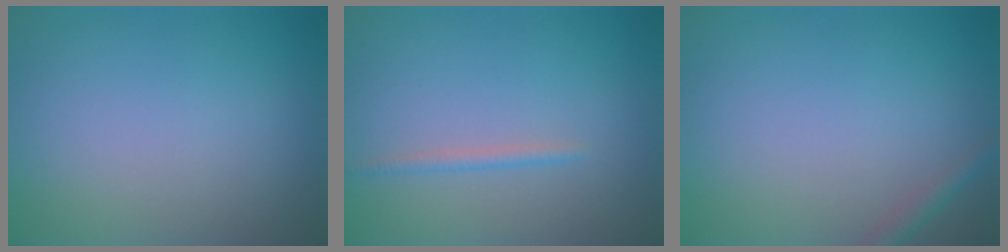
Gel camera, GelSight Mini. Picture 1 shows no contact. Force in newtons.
{"total": 1.0, "press": 1.0, "slide": 0.1}
{"total": 1.3, "press": 1.3, "slide": 0.1}